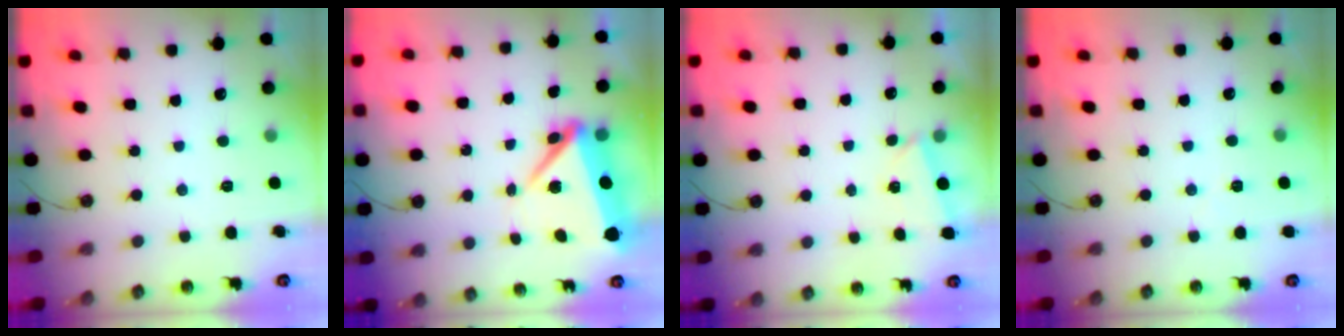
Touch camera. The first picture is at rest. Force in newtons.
{"total": 9.2, "press": 8.3, "slide": 4.1}
{"total": 2.3, "press": 1.3, "slide": 1.9}
{"total": 1.6, "press": 1.4, "slide": 0.6}